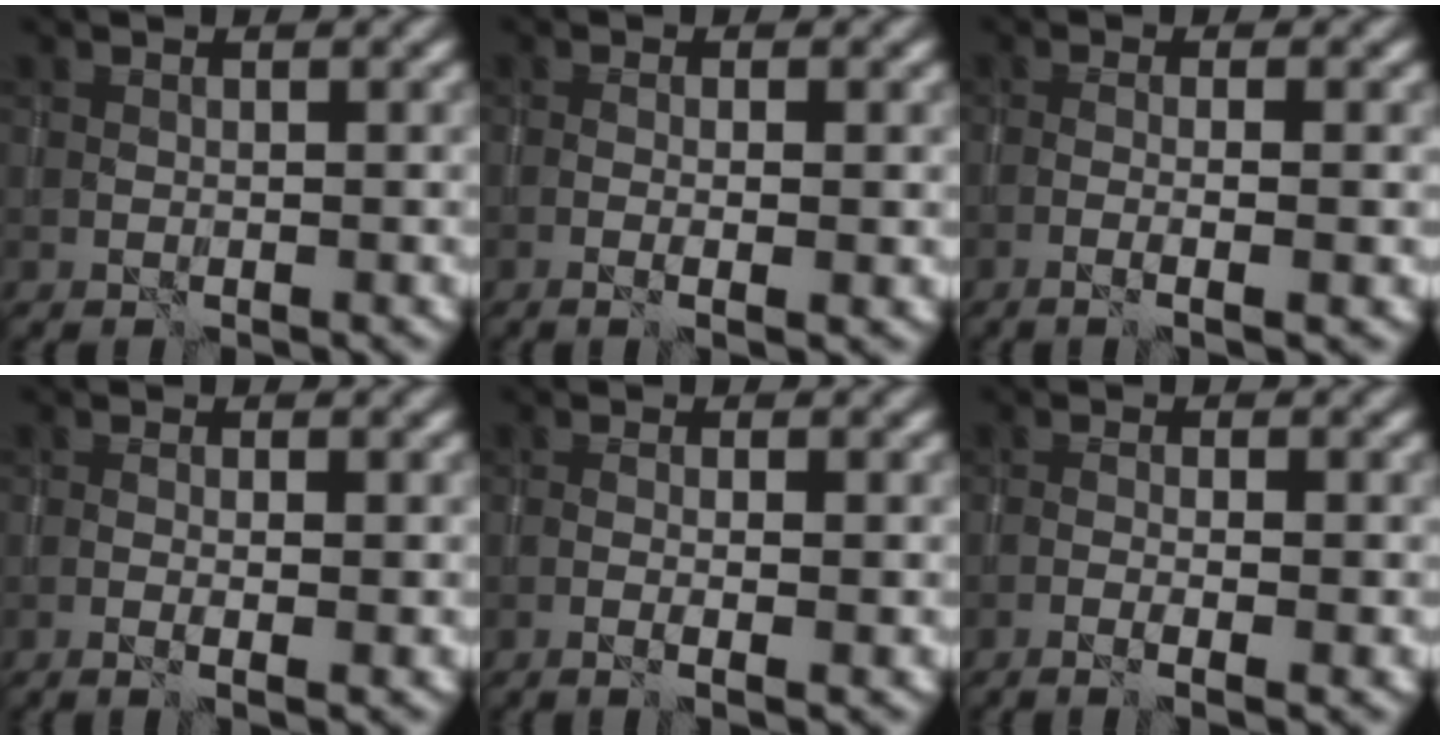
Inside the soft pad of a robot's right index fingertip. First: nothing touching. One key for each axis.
{"total": 2.2, "fx": -0.5, "fy": 0.2, "fz": 2.1, "tx": -0.039, "ty": 0.000, "tz": -0.013}
{"total": 3.1, "fx": -1.1, "fy": 0.4, "fz": 2.9, "tx": -0.046, "ty": 0.003, "tz": -0.027}
{"total": 1.8, "fx": -0.4, "fy": 0.1, "fz": 1.8, "tx": -0.035, "ty": -0.001, "tz": -0.010}
{"total": 2.1, "fx": -0.6, "fy": 0.1, "fz": 2.0, "tx": -0.039, "ty": 0.001, "tz": -0.015}
{"total": 2.4, "fx": -1.0, "fy": 0.2, "fz": 2.2, "tx": -0.043, "ty": 0.001, "tz": -0.023}